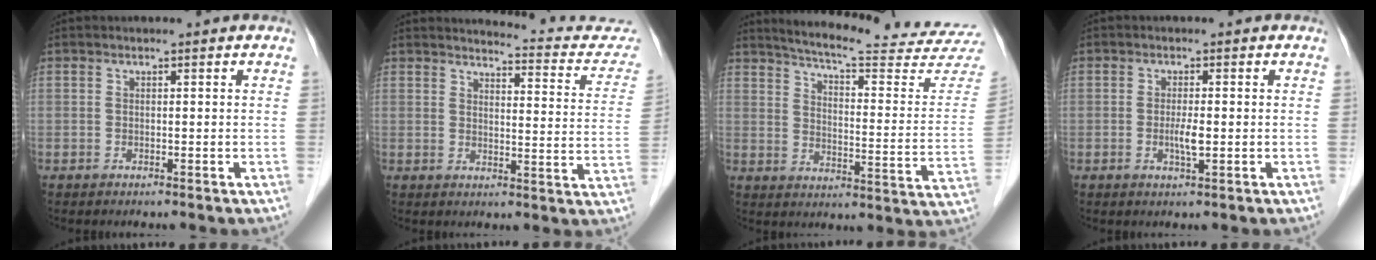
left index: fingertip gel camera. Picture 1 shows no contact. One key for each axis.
{"total": 13.2, "fx": 12.7, "fy": 2.1, "fz": 2.7, "tx": -0.008, "ty": -0.052, "tz": 0.122}
{"total": 22.9, "fx": 21.6, "fy": 0.2, "fz": 7.4, "tx": -0.112, "ty": -0.098, "tz": 0.265}
{"total": 2.4, "fx": -0.5, "fy": 0.3, "fz": 2.3, "tx": -0.047, "ty": -0.006, "tz": -0.008}